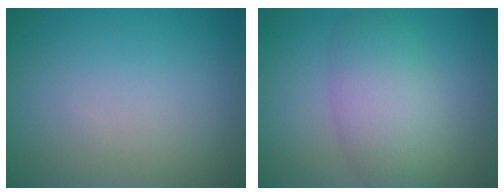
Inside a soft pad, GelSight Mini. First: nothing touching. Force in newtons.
{"total": 5.5, "press": 5.5, "slide": 0.4}